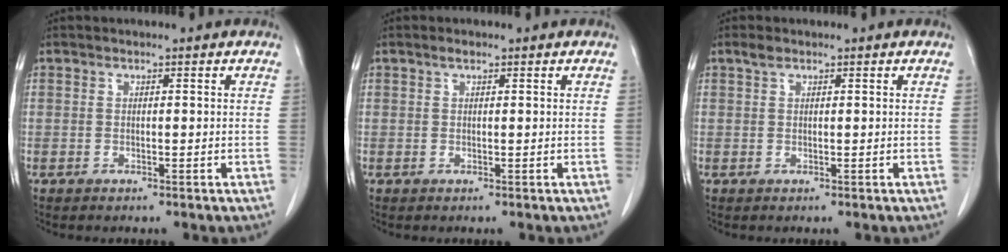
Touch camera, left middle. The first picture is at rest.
{"total": 0.8, "force": [0.6, 0.3, 0.5], "torque": [-0.013, 0.003, 0.010]}
{"total": 1.0, "force": [0.8, 0.4, 0.5], "torque": [-0.014, 0.008, 0.015]}